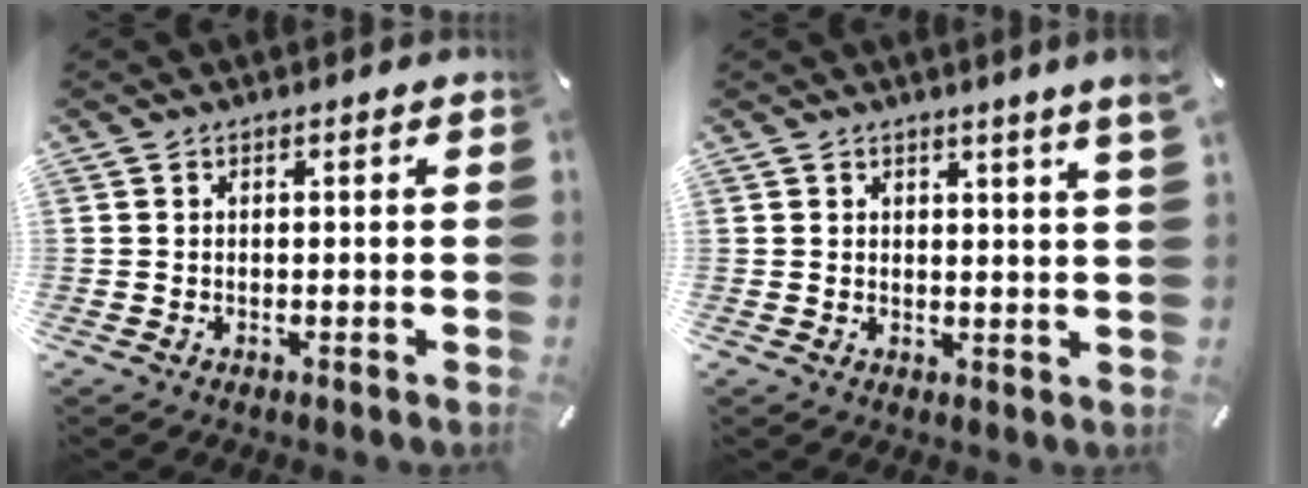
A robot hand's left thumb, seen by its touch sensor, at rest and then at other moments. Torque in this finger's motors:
{"motor_torque": [1.03, 0.31, 0.14, -0.21, 0.03]}